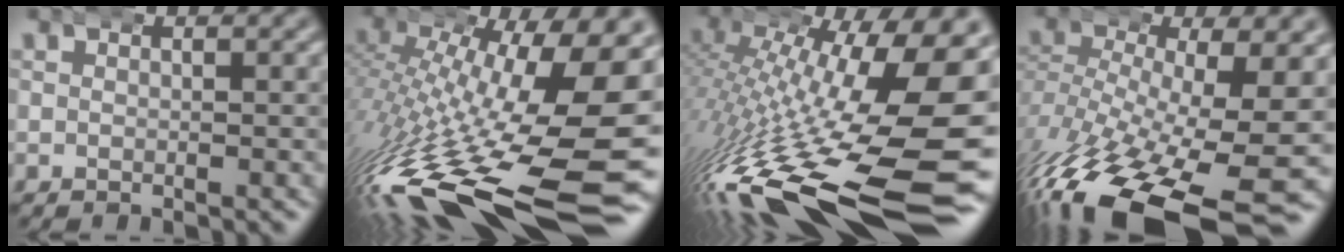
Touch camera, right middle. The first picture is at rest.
{"total": 16.2, "force": [-7.1, 5.8, 13.3], "torque": [-0.231, -0.053, -0.072]}
{"total": 18.4, "force": [-6.8, 7.1, 15.6], "torque": [-0.275, -0.060, -0.061]}
{"total": 11.0, "force": [-6.7, 3.4, 8.0], "torque": [-0.165, -0.048, -0.083]}